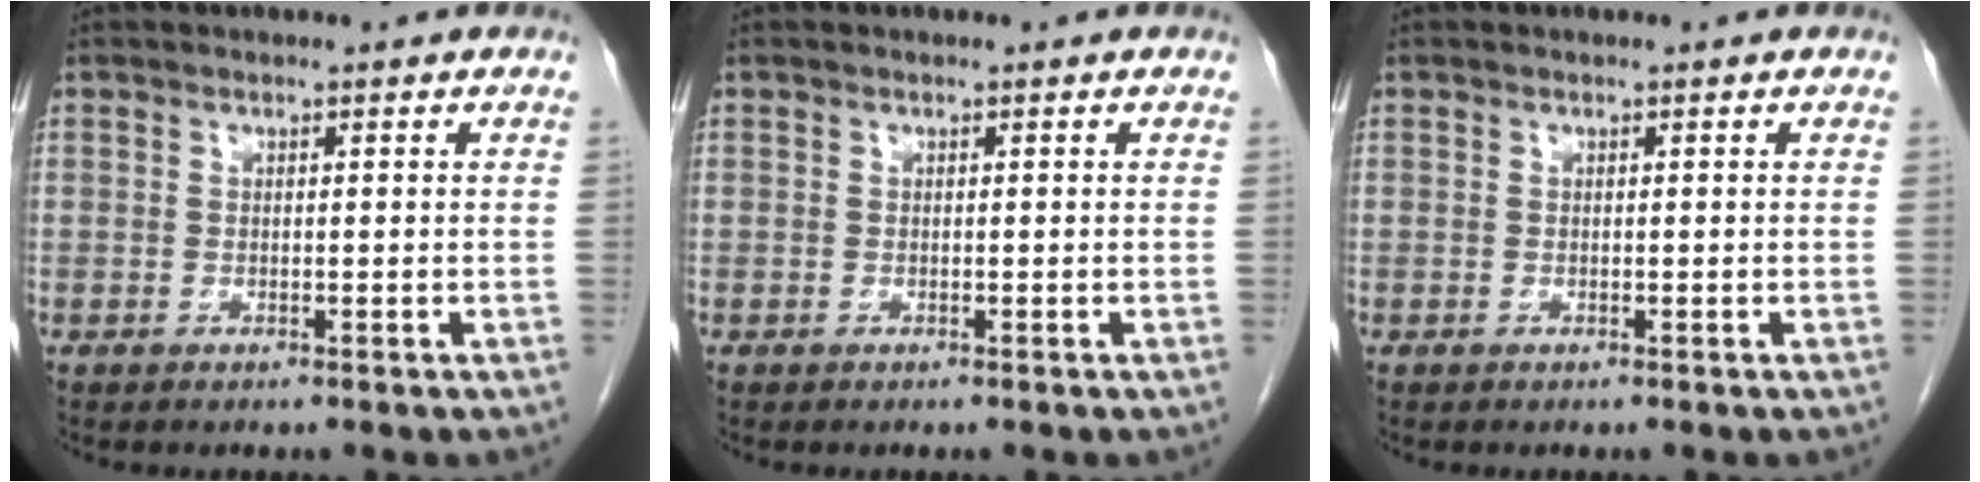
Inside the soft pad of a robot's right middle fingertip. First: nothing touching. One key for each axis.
{"total": 0.0}
{"total": 0.0}